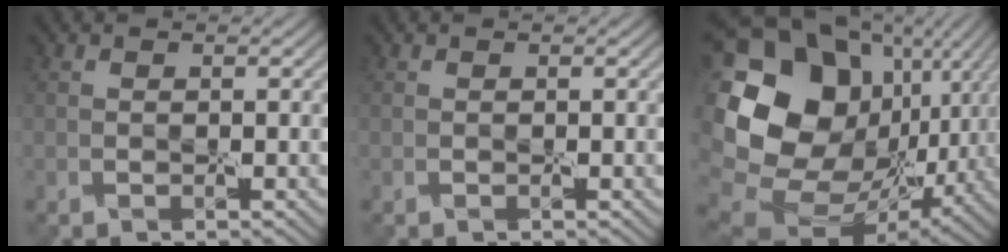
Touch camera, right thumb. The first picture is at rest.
{"total": 0.0}
{"total": 20.0, "force": [4.4, 15.5, 12.0], "torque": [-0.281, 0.000, 0.113]}